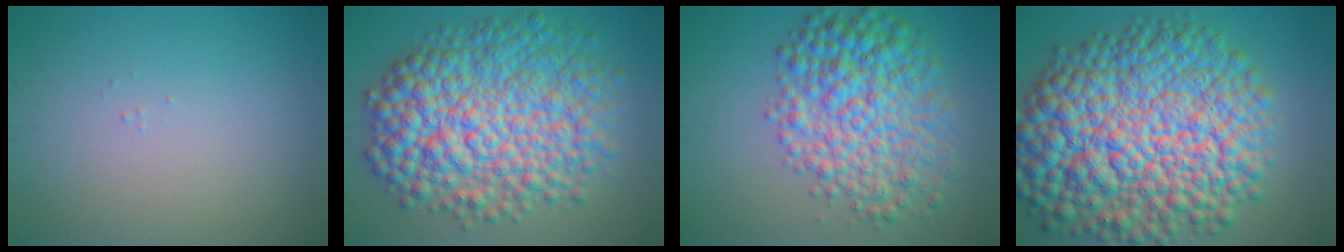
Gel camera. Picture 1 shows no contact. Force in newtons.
{"total": 11.6, "press": 11.6, "slide": 0.0}
{"total": 8.4, "press": 8.4, "slide": 0.0}
{"total": 16.7, "press": 16.7, "slide": 0.4}